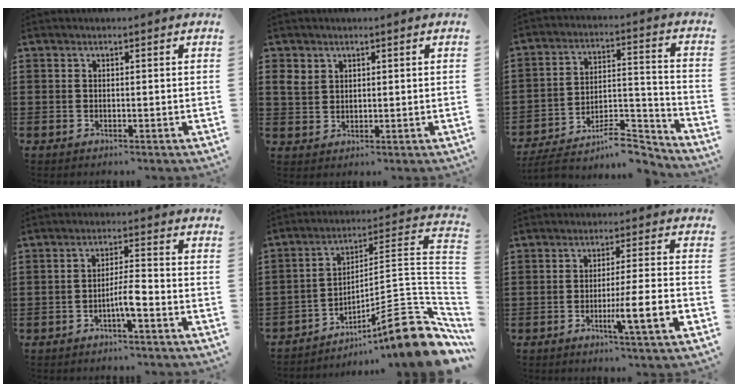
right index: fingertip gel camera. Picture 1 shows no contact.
{"total": 3.1, "force": [1.6, 2.5, 0.9], "torque": [-0.030, 0.011, 0.031]}
{"total": 9.6, "force": [-7.8, 3.2, 4.4], "torque": [-0.060, 0.029, -0.144]}
{"total": 4.1, "force": [-1.9, 0.5, 3.6], "torque": [-0.070, 0.000, -0.039]}
{"total": 13.2, "force": [-7.6, 1.7, 10.7], "torque": [-0.142, 0.003, -0.134]}
{"total": 7.4, "force": [-2.7, -0.1, 6.9], "torque": [-0.109, -0.009, -0.045]}